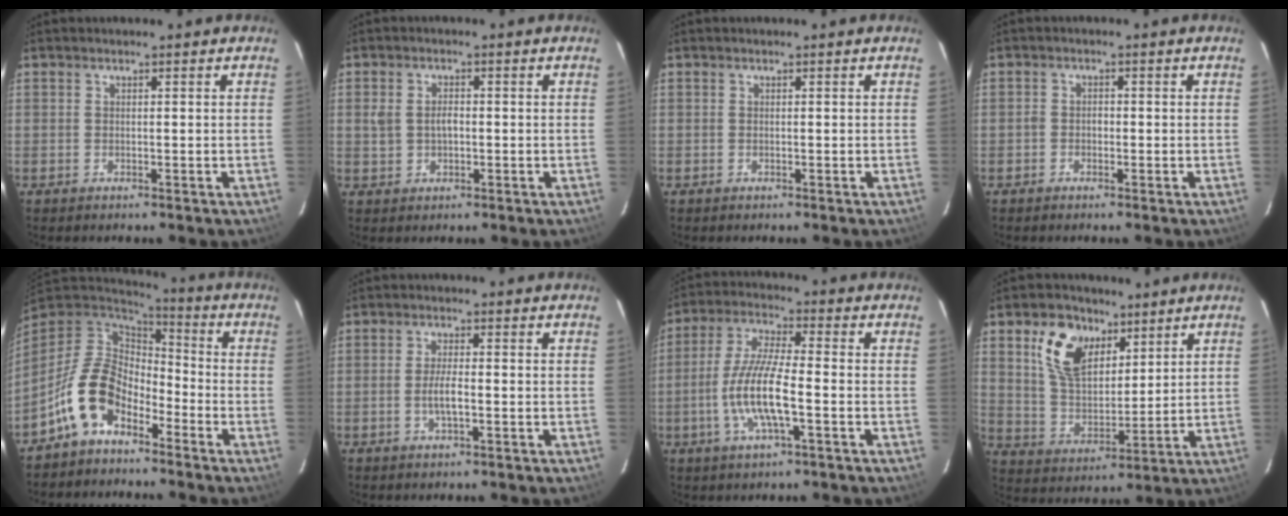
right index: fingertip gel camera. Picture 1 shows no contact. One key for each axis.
{"total": 3.5, "fx": -0.1, "fy": 2.4, "fz": 2.6, "tx": -0.051, "ty": 0.007, "tz": 0.004}
{"total": 0.0}
{"total": 1.4, "fx": -0.7, "fy": 1.0, "fz": 0.6, "tx": -0.010, "ty": 0.004, "tz": -0.014}
{"total": 11.8, "fx": -6.7, "fy": 7.0, "fz": 6.8, "tx": -0.141, "ty": 0.020, "tz": -0.130}
{"total": 3.5, "fx": -1.0, "fy": 0.7, "fz": 3.3, "tx": -0.064, "ty": -0.003, "tz": -0.018}
{"total": 11.3, "fx": -3.2, "fy": 2.1, "fz": 10.6, "tx": -0.222, "ty": -0.003, "tz": -0.063}
{"total": 12.4, "fx": 6.3, "fy": 7.5, "fz": 7.6, "tx": -0.151, "ty": 0.024, "tz": 0.123}